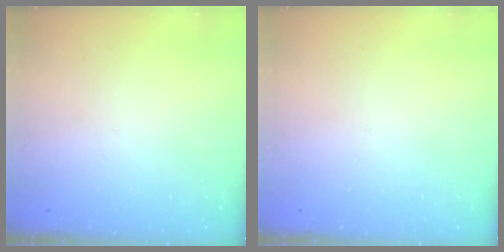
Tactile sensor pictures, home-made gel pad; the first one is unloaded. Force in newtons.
{"total": 0.0}